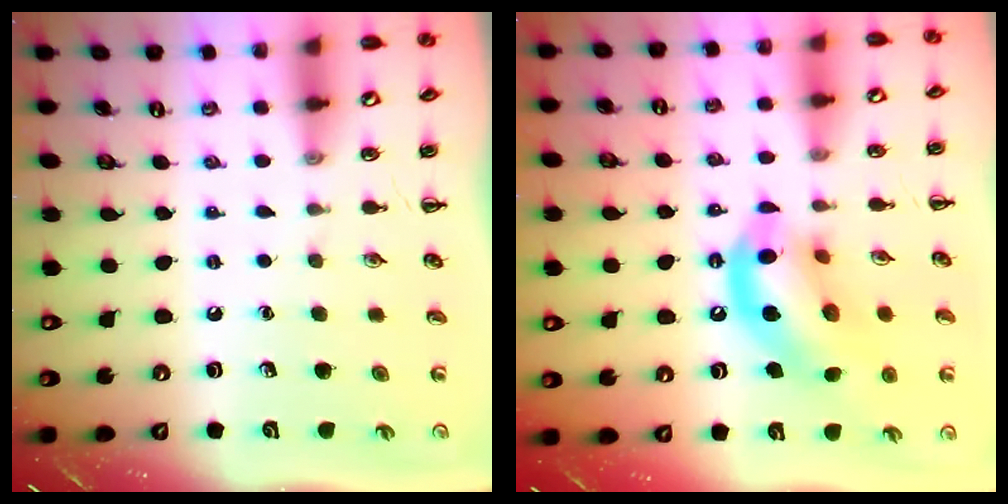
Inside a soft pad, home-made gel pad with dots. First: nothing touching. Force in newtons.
{"total": 14.6, "press": 14.4, "slide": 2.5}